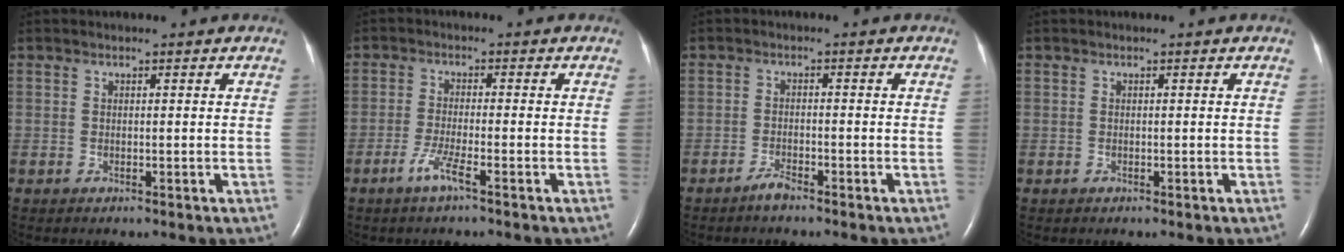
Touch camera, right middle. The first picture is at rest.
{"total": 3.6, "force": [-2.2, -0.1, 2.8], "torque": [-0.065, -0.007, -0.047]}
{"total": 2.0, "force": [-1.8, 0.2, 0.9], "torque": [-0.024, -0.003, -0.033]}
{"total": 0.0}